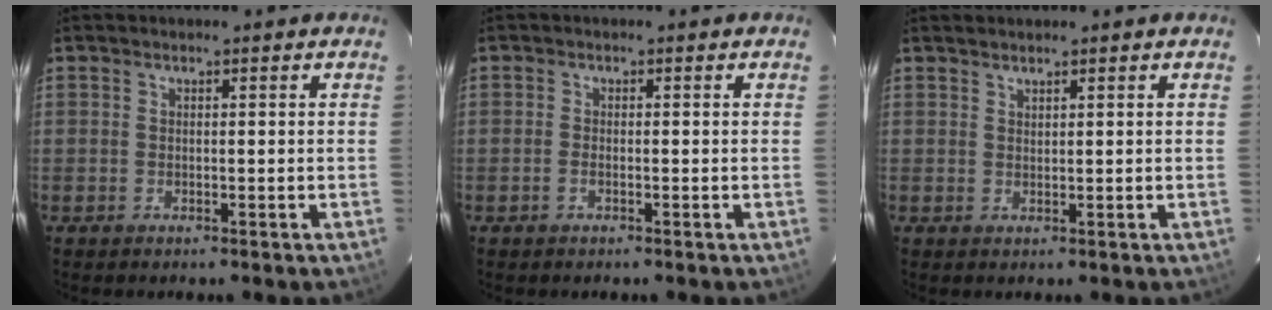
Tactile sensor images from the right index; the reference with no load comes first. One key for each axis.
{"total": 1.0, "fx": -0.6, "fy": 0.4, "fz": 0.8, "tx": -0.019, "ty": 0.001, "tz": -0.011}
{"total": 1.2, "fx": 1.2, "fy": 0.1, "fz": 0.2, "tx": -0.003, "ty": 0.002, "tz": 0.022}